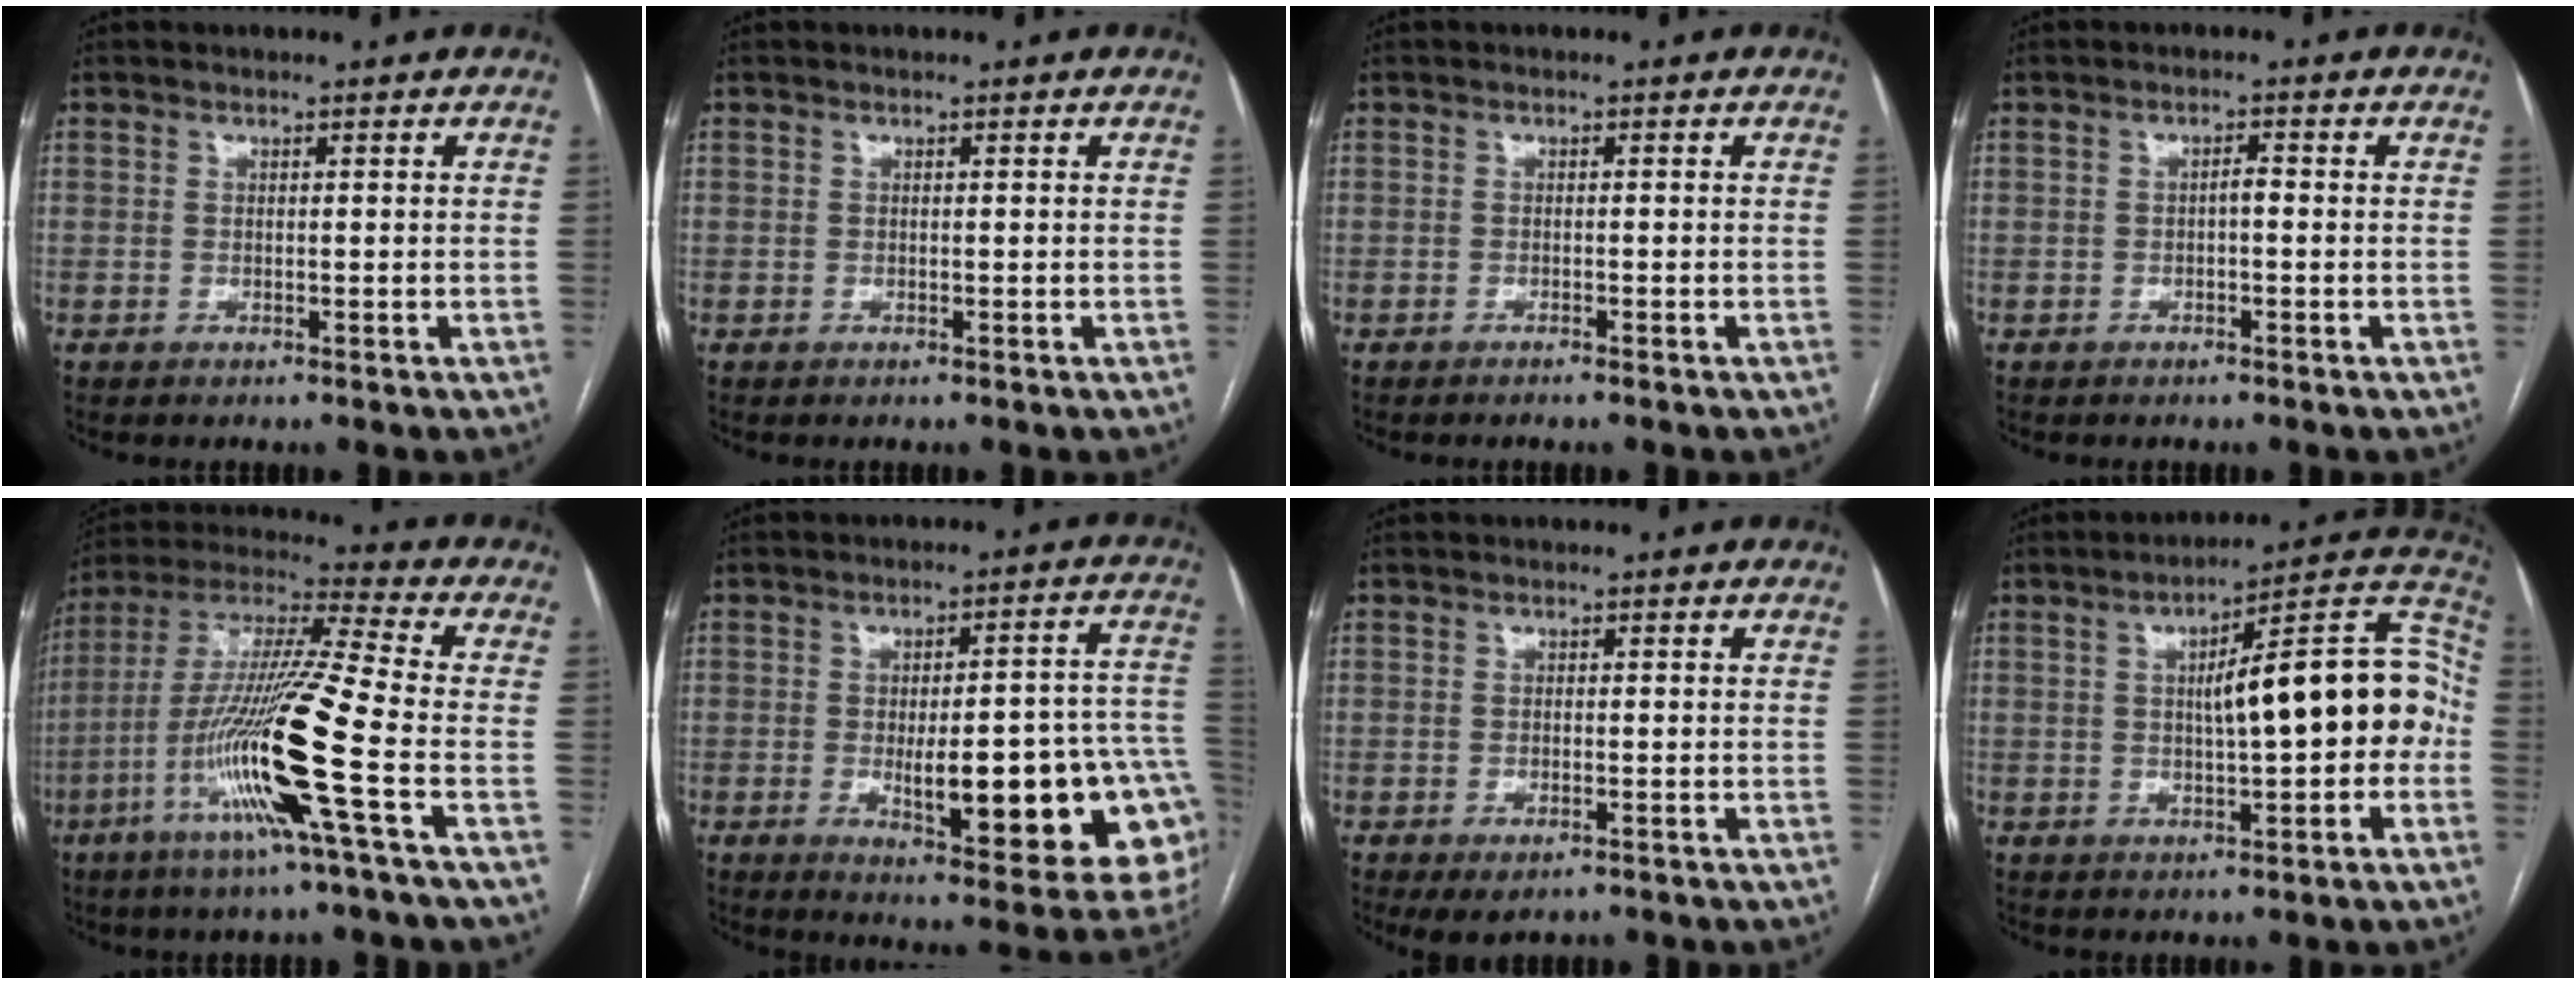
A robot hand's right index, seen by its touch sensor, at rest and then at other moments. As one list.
[{"total": 0.0}, {"total": 1.3, "force": [-1.1, -0.2, 0.7], "torque": [-0.011, 0.002, -0.014]}, {"total": 1.3, "force": [-0.3, 0.4, 1.2], "torque": [-0.017, 0.004, -0.005]}, {"total": 18.0, "force": [-6.2, -1.1, 16.9], "torque": [-0.338, -0.017, -0.127]}, {"total": 22.6, "force": [-4.9, 5.6, 21.3], "torque": [-0.180, 0.019, -0.042]}, {"total": 3.2, "force": [-1.9, 1.3, 2.2], "torque": [-0.037, -0.006, -0.021]}, {"total": 15.7, "force": [0.1, 3.5, 15.3], "torque": [-0.208, 0.049, 0.004]}]